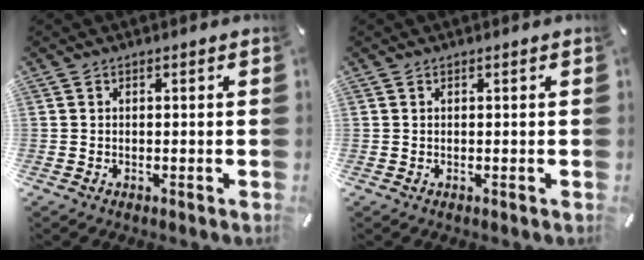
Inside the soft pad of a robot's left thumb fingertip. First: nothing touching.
{"total": 0.0}